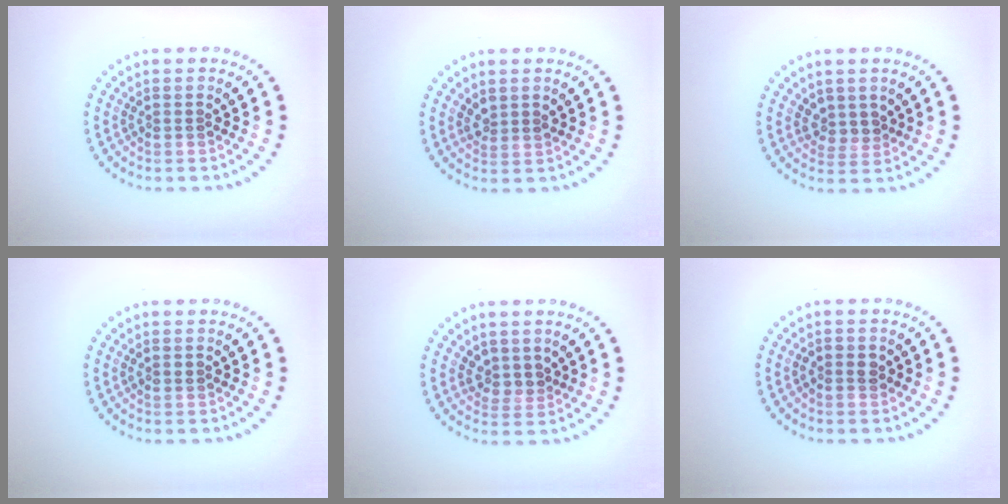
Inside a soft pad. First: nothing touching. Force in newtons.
{"total": 1.1, "press": 1.1, "slide": 0.4}
{"total": 1.9, "press": 1.5, "slide": 1.2}
{"total": 0.8, "press": 0.8, "slide": 0.1}
{"total": 1.9, "press": 1.5, "slide": 1.2}
{"total": 1.3, "press": 1.3, "slide": 0.2}